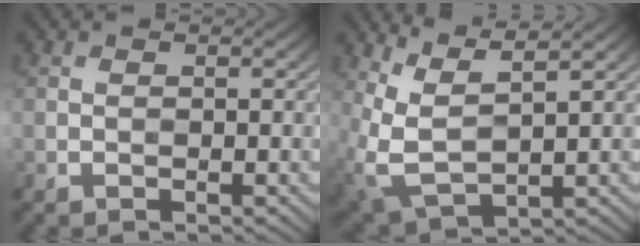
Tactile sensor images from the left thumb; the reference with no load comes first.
{"total": 7.6, "force": [3.6, 2.9, 6.0], "torque": [-0.160, -0.005, 0.075]}